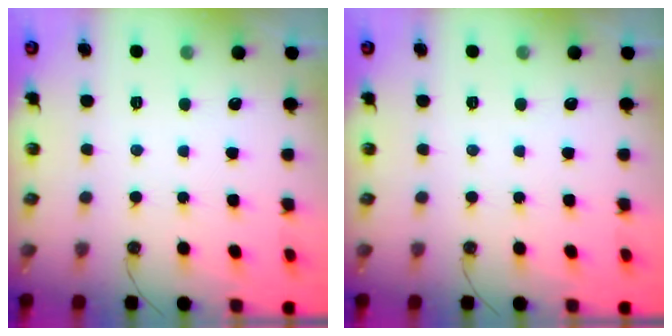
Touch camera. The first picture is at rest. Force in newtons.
{"total": 0.0}